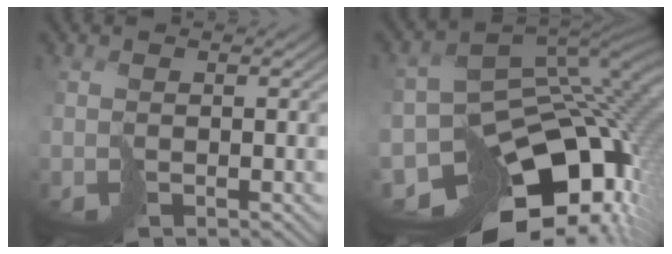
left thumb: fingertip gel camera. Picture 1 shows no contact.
{"total": 16.3, "force": [-8.0, 10.3, 9.8], "torque": [-0.186, -0.012, -0.116]}